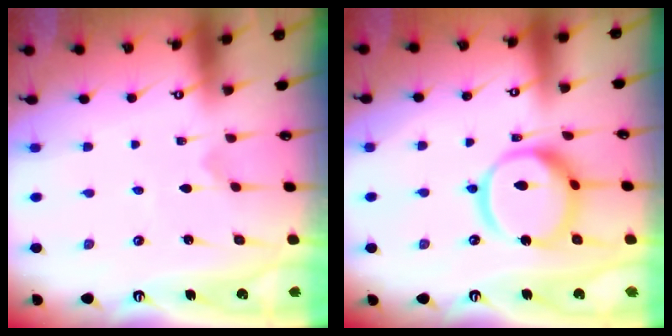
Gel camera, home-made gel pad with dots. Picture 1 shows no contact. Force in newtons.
{"total": 15.0, "press": 14.9, "slide": 1.4}